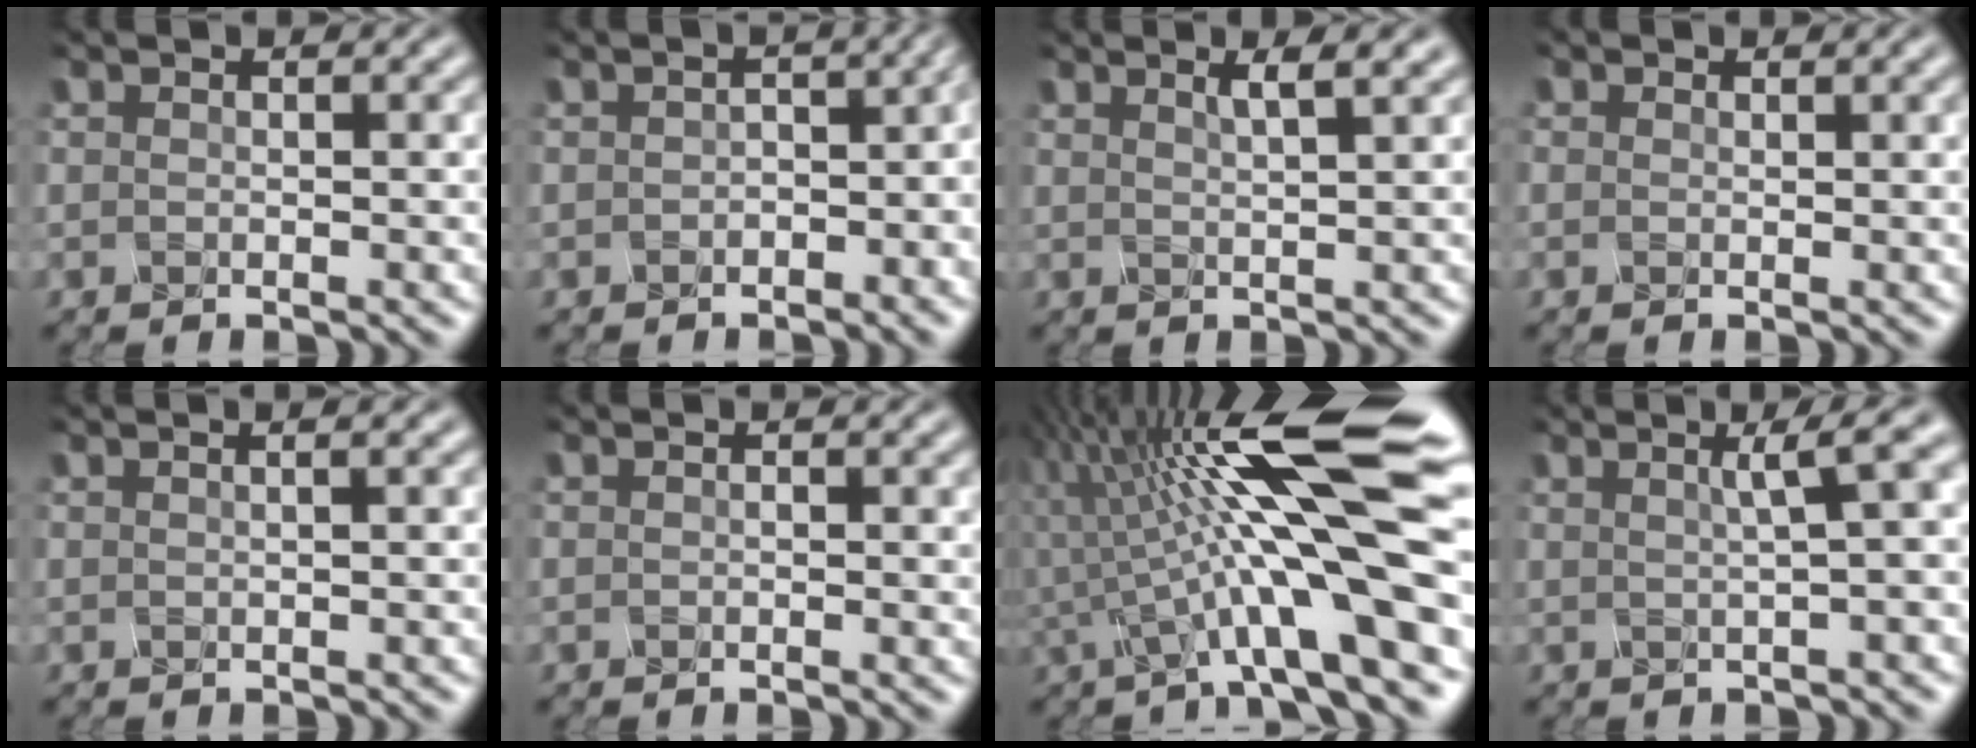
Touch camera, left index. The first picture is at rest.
{"total": 4.9, "force": [-1.5, 2.9, 3.7], "torque": [-0.030, 0.001, -0.007]}
{"total": 1.7, "force": [1.1, 0.0, 1.3], "torque": [0.003, 0.014, 0.008]}
{"total": 1.0, "force": [-0.4, -0.6, -0.7], "torque": [0.004, -0.004, 0.013]}
{"total": 3.0, "force": [1.4, 1.5, 2.2], "torque": [-0.014, 0.033, 0.006]}
{"total": 0.6, "force": [-0.5, -0.4, 0.0], "torque": [-0.002, -0.009, 0.011]}
{"total": 12.5, "force": [-0.5, 1.7, 12.4], "torque": [-0.205, 0.025, 0.009]}
{"total": 3.3, "force": [0.6, 0.2, 3.2], "torque": [-0.033, 0.016, 0.025]}